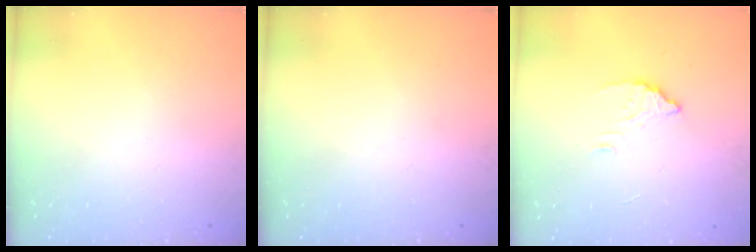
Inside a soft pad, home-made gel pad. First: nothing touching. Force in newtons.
{"total": 0.0}
{"total": 2.8, "press": 2.8, "slide": 0.2}